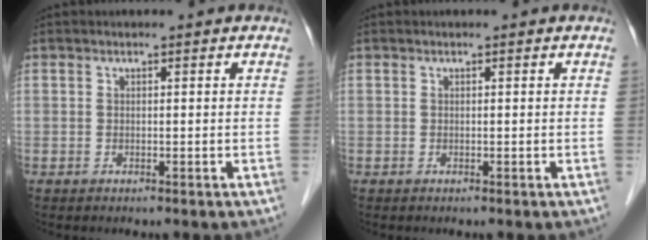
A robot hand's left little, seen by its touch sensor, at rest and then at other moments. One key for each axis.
{"total": 0.0}